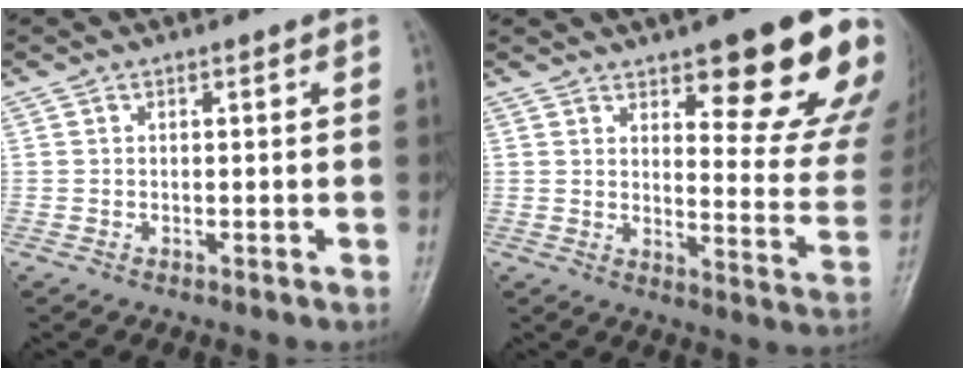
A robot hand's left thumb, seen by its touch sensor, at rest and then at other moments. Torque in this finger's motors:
{"motor_torque": [0.75, 0.70, 1.50, -1.27, 0.07]}